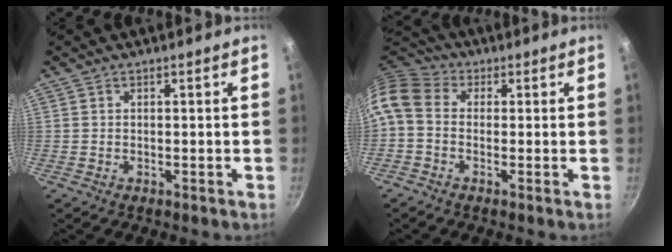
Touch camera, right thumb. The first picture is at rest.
{"total": 9.0, "force": [-0.3, 6.8, 5.9], "torque": [-0.127, 0.035, -0.024]}